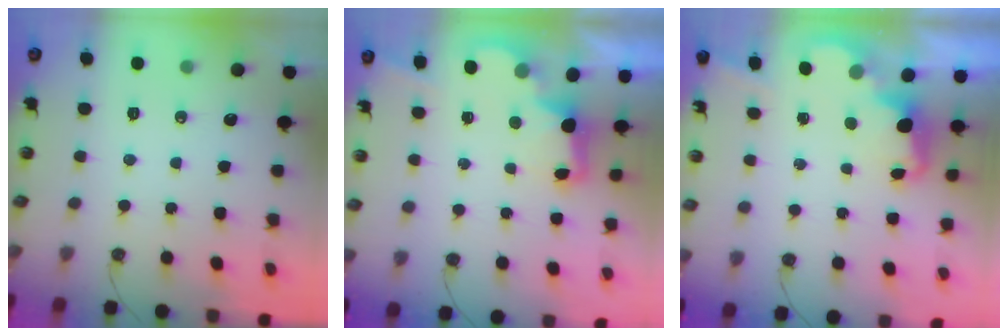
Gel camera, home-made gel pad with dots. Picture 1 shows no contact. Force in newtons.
{"total": 2.9, "press": 2.9, "slide": 0.6}
{"total": 2.3, "press": 2.2, "slide": 0.5}